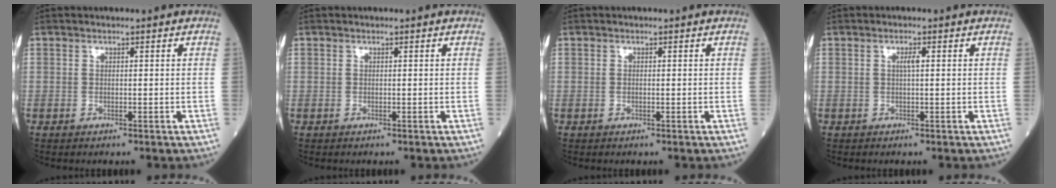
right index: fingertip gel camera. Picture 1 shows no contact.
{"total": 0.0}
{"total": 0.0}
{"total": 1.3, "force": [0.3, 0.1, 1.3], "torque": [-0.025, 0.002, 0.003]}